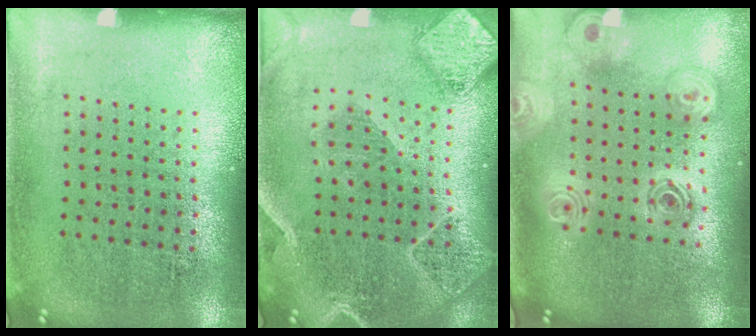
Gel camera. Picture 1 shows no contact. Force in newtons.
{"total": 2.3, "press": 2.1, "slide": 0.9}
{"total": 2.4, "press": 1.9, "slide": 1.5}